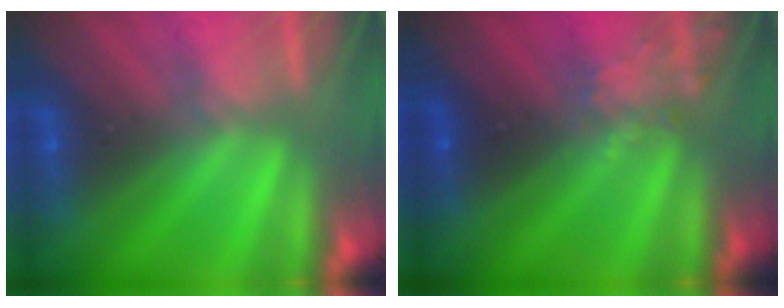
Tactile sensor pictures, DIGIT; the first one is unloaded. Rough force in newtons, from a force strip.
{"total": 2.4}